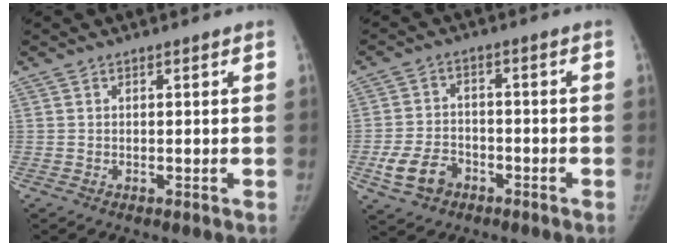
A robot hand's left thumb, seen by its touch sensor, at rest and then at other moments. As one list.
[{"total": 7.2, "force": [-3.5, 5.2, 3.6], "torque": [-0.063, 0.021, -0.058]}]